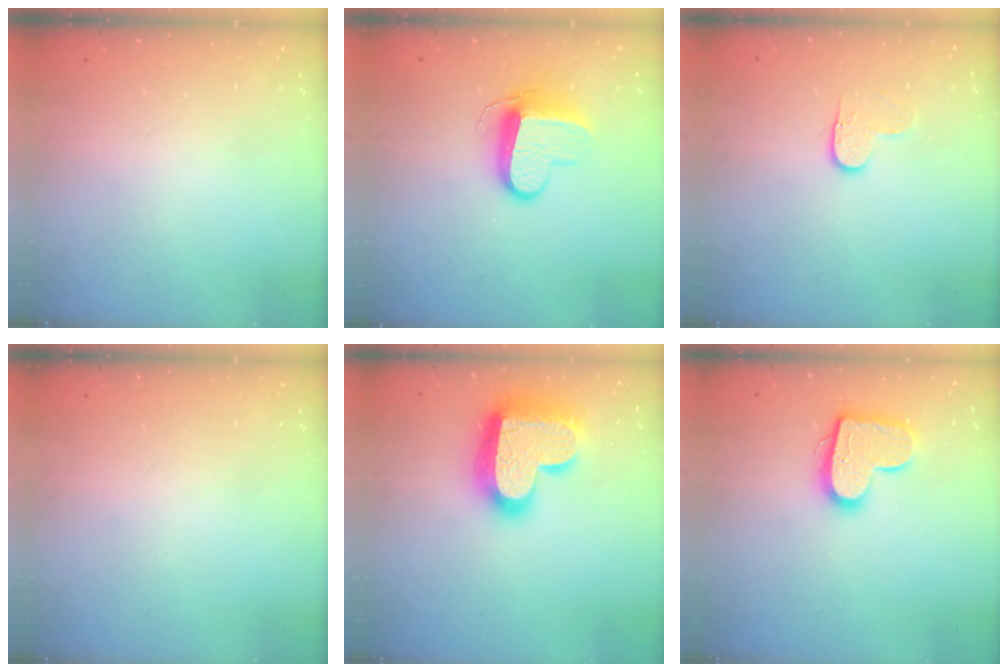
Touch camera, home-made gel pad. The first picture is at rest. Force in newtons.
{"total": 10.5, "press": 10.5, "slide": 0.8}
{"total": 3.3, "press": 3.3, "slide": 0.4}
{"total": 0.0}
{"total": 21.5, "press": 21.5, "slide": 1.6}
{"total": 14.5, "press": 14.5, "slide": 0.8}